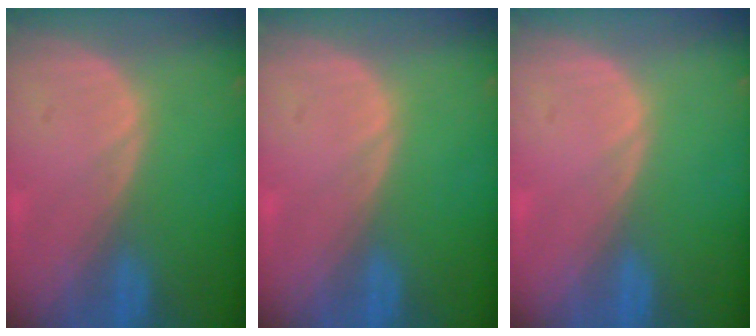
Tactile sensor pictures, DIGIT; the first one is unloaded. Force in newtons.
{"total": 0.0}
{"total": 0.0}